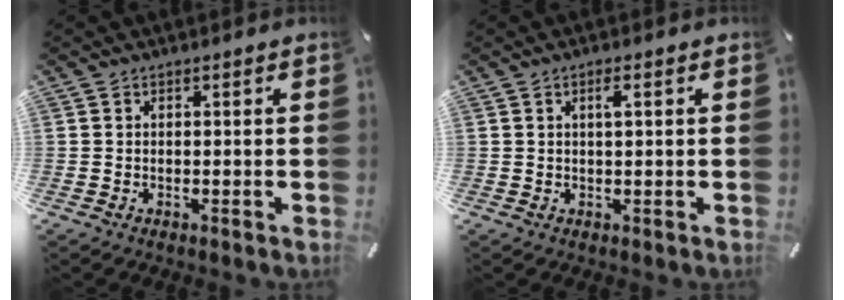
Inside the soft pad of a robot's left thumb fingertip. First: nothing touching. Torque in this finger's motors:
{"motor_torque": [0.07, -0.21, 0.09, 0.07, 0.03]}